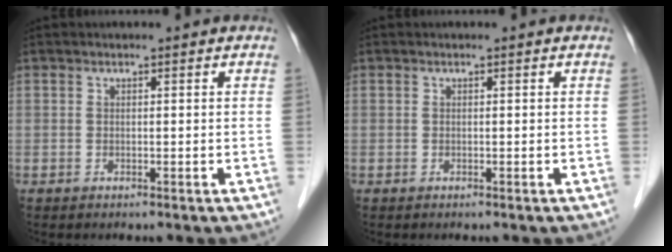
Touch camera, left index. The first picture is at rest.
{"total": 0.0}